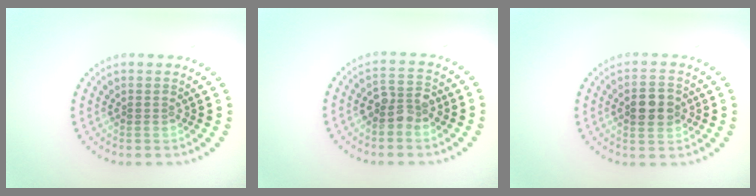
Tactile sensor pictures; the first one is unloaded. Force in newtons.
{"total": 2.9, "press": 2.8, "slide": 0.8}
{"total": 3.6, "press": 3.6, "slide": 0.1}